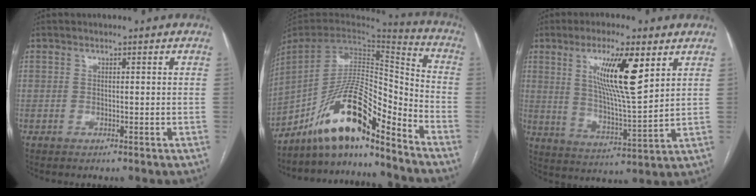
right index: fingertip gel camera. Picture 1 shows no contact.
{"total": 15.6, "force": [-12.1, 2.1, 9.7], "torque": [-0.169, 0.026, -0.214]}
{"total": 12.5, "force": [5.3, 1.3, 11.2], "torque": [-0.205, -0.008, 0.096]}